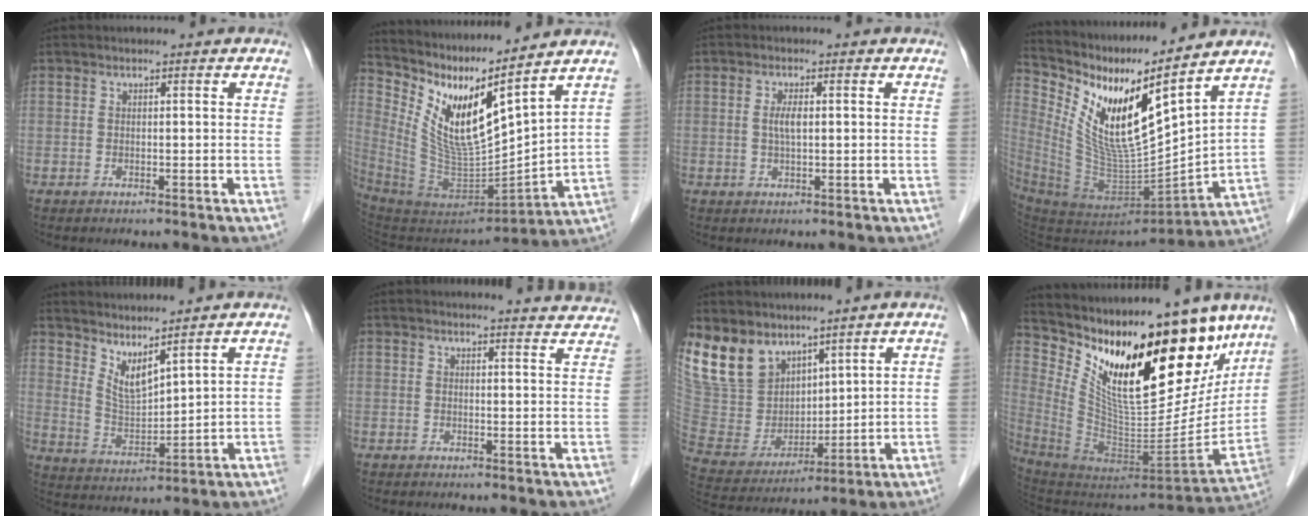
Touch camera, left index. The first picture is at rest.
{"total": 16.8, "force": [10.8, 2.9, 12.5], "torque": [-0.244, -0.016, 0.215]}
{"total": 2.4, "force": [0.3, 0.7, 2.3], "torque": [-0.048, -0.001, 0.006]}
{"total": 18.3, "force": [11.7, 3.0, 13.8], "torque": [-0.265, -0.015, 0.227]}
{"total": 5.9, "force": [5.0, 0.9, 3.0], "torque": [-0.073, -0.011, 0.112]}
{"total": 7.5, "force": [7.4, 0.3, 0.7], "torque": [0.001, -0.016, 0.062]}
{"total": 12.9, "force": [9.8, 7.5, 3.8], "torque": [-0.112, 0.017, 0.212]}
{"total": 28.7, "force": [17.8, 9.9, 20.2], "torque": [-0.335, -0.014, 0.296]}